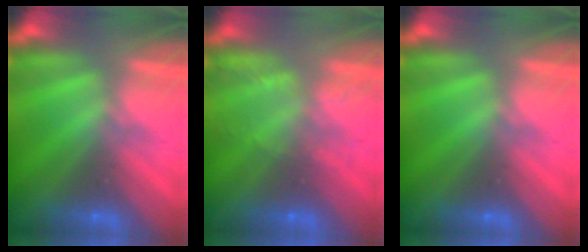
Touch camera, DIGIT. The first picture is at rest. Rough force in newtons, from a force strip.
{"total": 2.2}
{"total": 0.0}